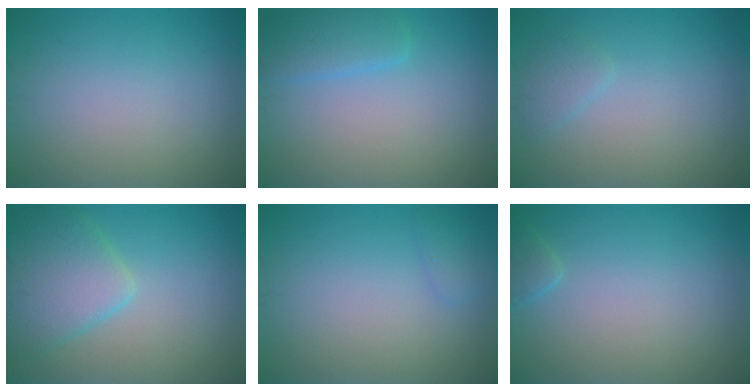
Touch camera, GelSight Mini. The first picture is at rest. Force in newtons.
{"total": 2.5, "press": 2.5, "slide": 0.3}
{"total": 1.3, "press": 1.2, "slide": 0.2}
{"total": 5.0, "press": 5.0, "slide": 0.3}
{"total": 1.0, "press": 1.0, "slide": 0.1}
{"total": 1.1, "press": 1.1, "slide": 0.1}